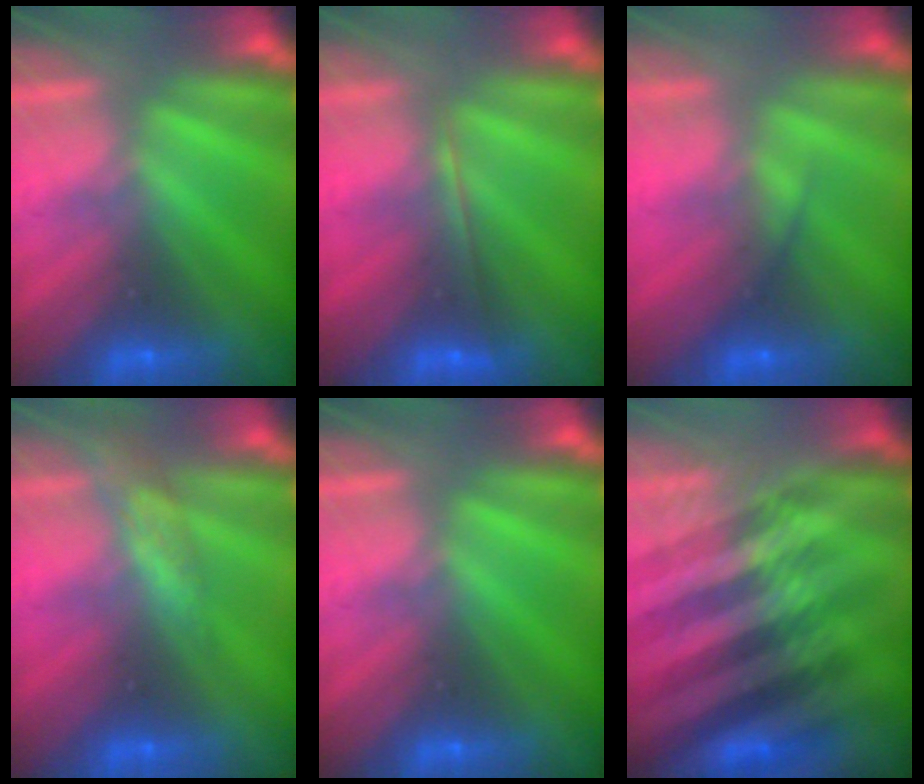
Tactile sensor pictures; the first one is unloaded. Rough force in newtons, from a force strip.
{"total": 1.8}
{"total": 2.3}
{"total": 2.9}
{"total": 0.0}
{"total": 4.5}